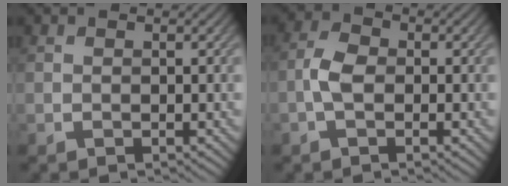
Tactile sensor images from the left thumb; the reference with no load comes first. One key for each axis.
{"total": 3.2, "fx": -0.9, "fy": 1.8, "fz": 2.6, "tx": -0.057, "ty": 0.008, "tz": -0.026}